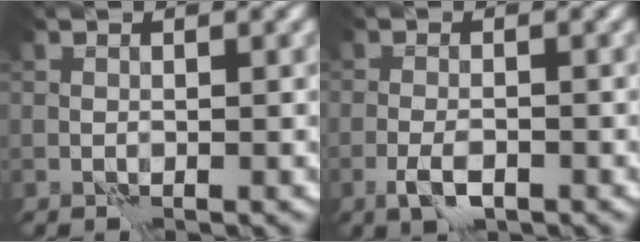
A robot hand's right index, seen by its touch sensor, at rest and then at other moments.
{"total": 2.3, "force": [-1.2, 0.8, 1.9], "torque": [-0.041, -0.002, -0.025]}